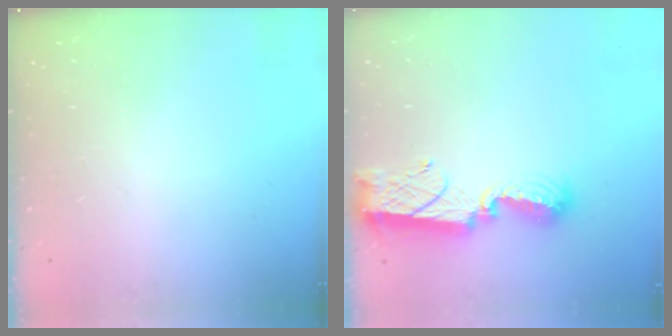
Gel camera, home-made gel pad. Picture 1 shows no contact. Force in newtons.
{"total": 11.4, "press": 11.4, "slide": 0.8}